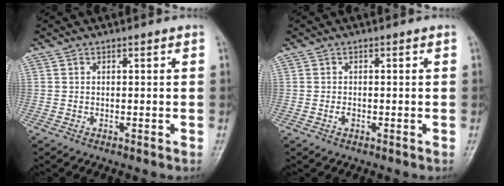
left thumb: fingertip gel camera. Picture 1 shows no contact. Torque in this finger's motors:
{"motor_torque": [-0.06, 0.11, 0.25, 0.08, 0.04]}